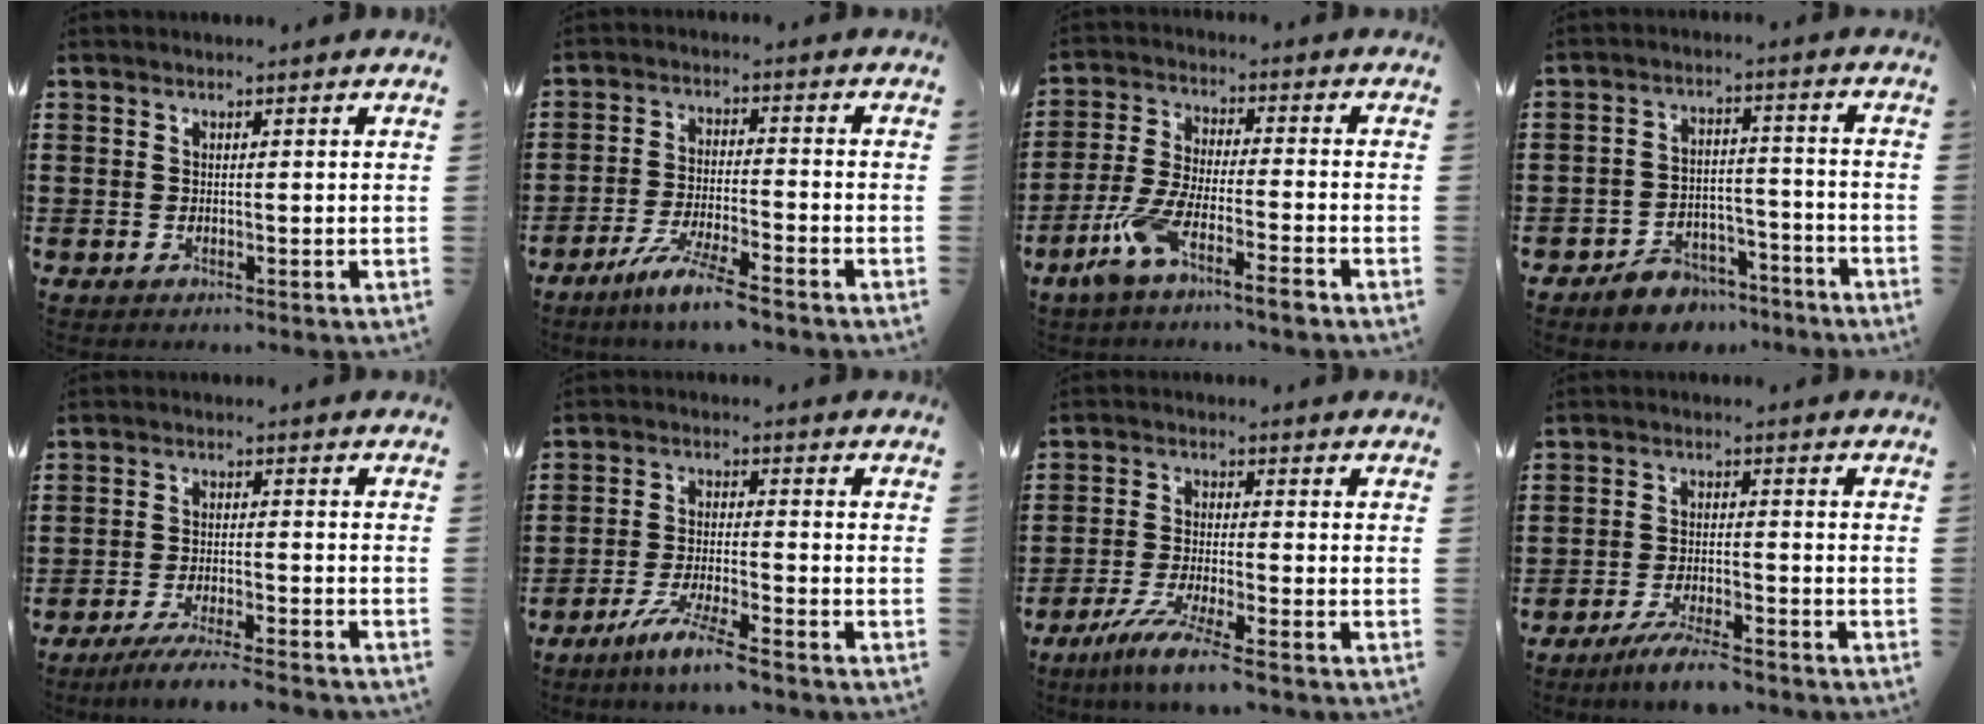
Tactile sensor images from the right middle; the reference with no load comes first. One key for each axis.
{"total": 6.8, "fx": -5.6, "fy": -0.2, "fz": 3.9, "tx": -0.087, "ty": -0.017, "tz": -0.106}
{"total": 7.9, "fx": -5.8, "fy": 0.8, "fz": 5.4, "tx": -0.128, "ty": -0.013, "tz": -0.115}
{"total": 5.8, "fx": -5.4, "fy": 1.9, "fz": 0.7, "tx": -0.008, "ty": 0.023, "tz": -0.104}
{"total": 4.6, "fx": -4.2, "fy": -0.2, "fz": 1.8, "tx": -0.036, "ty": -0.011, "tz": -0.079}
{"total": 6.3, "fx": -5.2, "fy": -0.2, "fz": 3.6, "tx": -0.083, "ty": -0.018, "tz": -0.098}
{"total": 6.4, "fx": -5.0, "fy": -0.2, "fz": 3.9, "tx": -0.089, "ty": -0.020, "tz": -0.096}
{"total": 5.1, "fx": -4.5, "fy": 0.2, "fz": 2.4, "tx": -0.053, "ty": -0.008, "tz": -0.085}